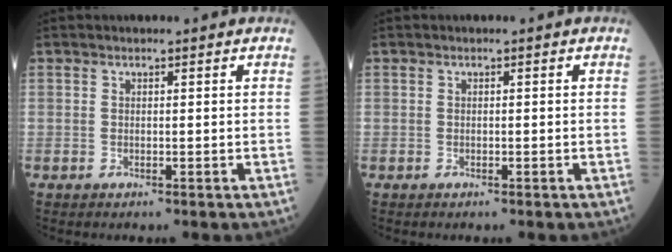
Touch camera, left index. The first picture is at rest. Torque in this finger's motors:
{"motor_torque": [0.00, 0.00, 0.00, 0.00]}